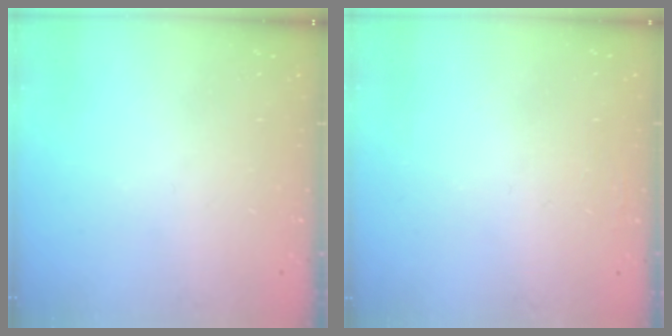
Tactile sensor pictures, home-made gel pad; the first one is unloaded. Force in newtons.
{"total": 1.8, "press": 1.7, "slide": 0.4}